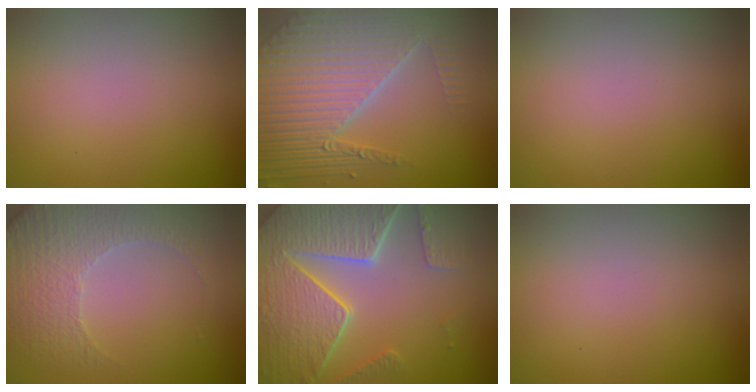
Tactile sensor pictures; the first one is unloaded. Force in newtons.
{"total": 8.6, "press": 5.7, "slide": 6.5}
{"total": 0.0}
{"total": 5.0, "press": 3.6, "slide": 3.5}
{"total": 8.3, "press": 6.1, "slide": 5.6}
{"total": 0.0}